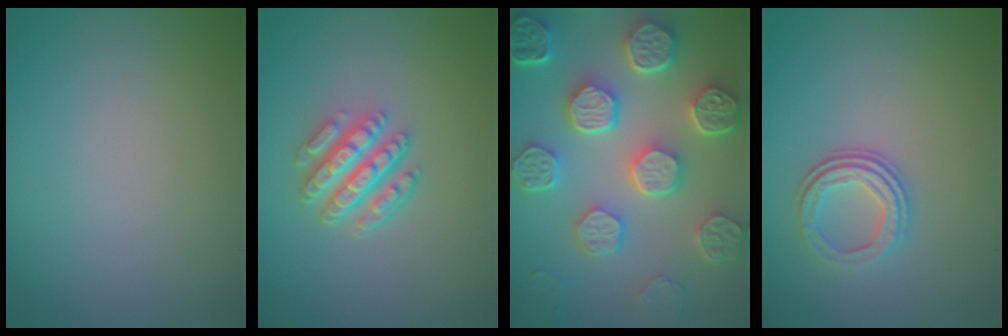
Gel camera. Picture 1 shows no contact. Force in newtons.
{"total": 4.8, "press": 3.6, "slide": 3.2}
{"total": 8.6, "press": 6.6, "slide": 5.5}
{"total": 2.9, "press": 2.3, "slide": 1.7}